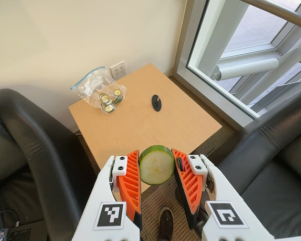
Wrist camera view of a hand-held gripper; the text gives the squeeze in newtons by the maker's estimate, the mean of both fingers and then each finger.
{"total": 11.3, "left": 12.0, "right": 10.6}